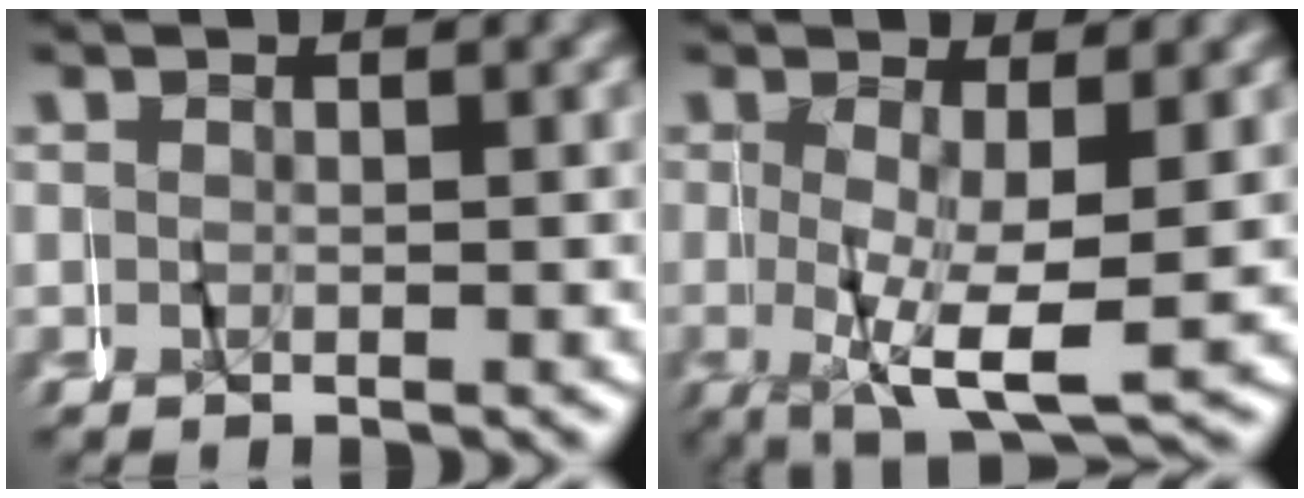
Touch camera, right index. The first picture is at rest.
{"total": 6.2, "force": [-1.5, 1.8, 5.8], "torque": [-0.103, -0.022, -0.010]}